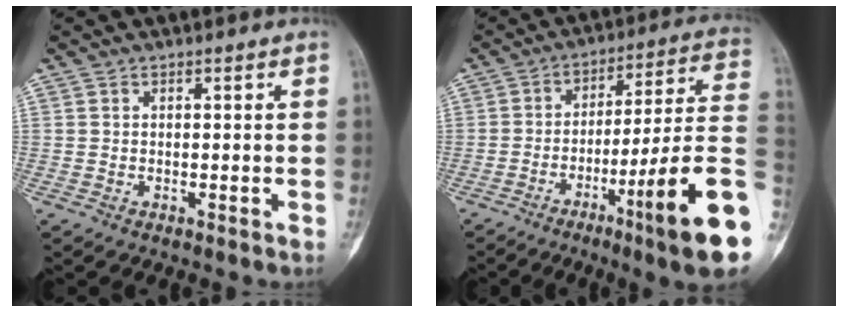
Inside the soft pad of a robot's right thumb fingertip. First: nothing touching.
{"total": 19.4, "force": [-6.7, 0.6, 18.2], "torque": [-0.248, 0.020, -0.107]}